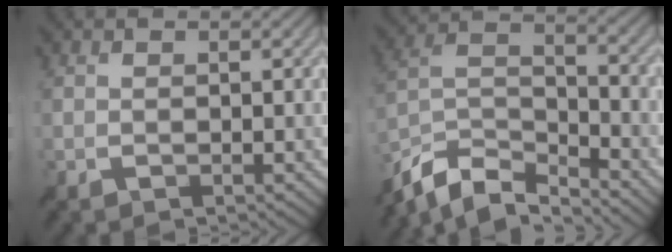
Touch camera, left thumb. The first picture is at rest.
{"total": 10.1, "force": [-8.5, 3.0, 4.6], "torque": [-0.100, -0.007, -0.174]}